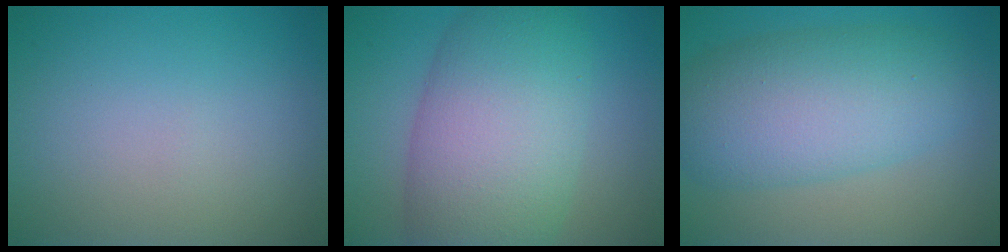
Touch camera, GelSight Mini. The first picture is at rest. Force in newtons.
{"total": 11.0, "press": 11.0, "slide": 0.4}
{"total": 8.7, "press": 8.7, "slide": 0.5}